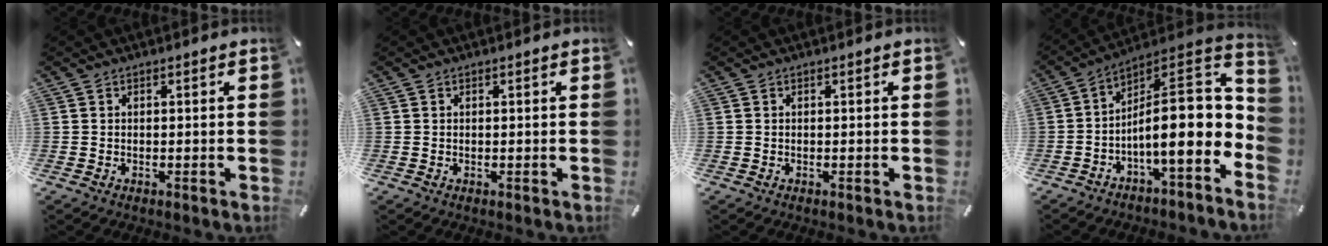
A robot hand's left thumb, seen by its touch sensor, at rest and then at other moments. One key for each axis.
{"total": 0.0}
{"total": 0.0}
{"total": 17.7, "fx": -2.4, "fy": 6.5, "fz": 16.3, "tx": -0.250, "ty": -0.028, "tz": -0.039}